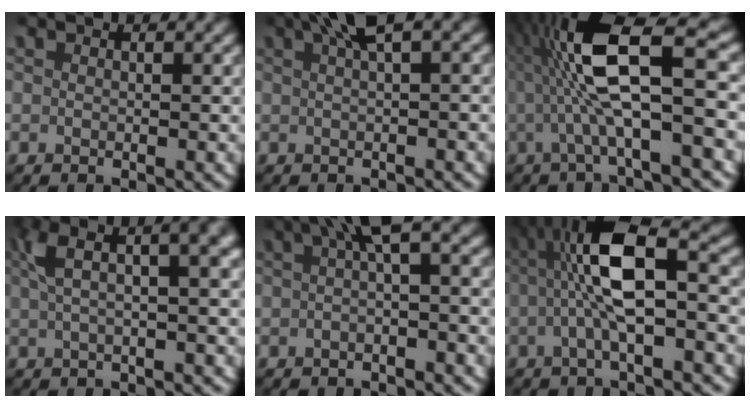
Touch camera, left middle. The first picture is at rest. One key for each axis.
{"total": 3.8, "fx": 1.9, "fy": 0.8, "fz": 3.2, "tx": -0.055, "ty": 0.014, "tz": 0.027}
{"total": 10.2, "fx": 1.2, "fy": 2.6, "fz": 9.7, "tx": -0.186, "ty": 0.015, "tz": 0.012}
{"total": 8.6, "fx": 3.5, "fy": 3.5, "fz": 7.0, "tx": -0.099, "ty": 0.048, "tz": 0.037}
{"total": 3.7, "fx": 0.9, "fy": 0.7, "fz": 3.5, "tx": -0.053, "ty": 0.018, "tz": 0.008}
{"total": 8.5, "fx": 0.4, "fy": 3.1, "fz": 7.9, "tx": -0.151, "ty": 0.012, "tz": 0.000}